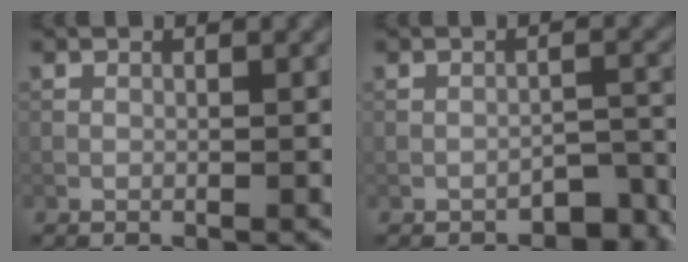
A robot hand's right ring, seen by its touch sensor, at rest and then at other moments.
{"total": 2.5, "force": [-2.1, 1.0, 1.1], "torque": [-0.010, 0.007, -0.028]}